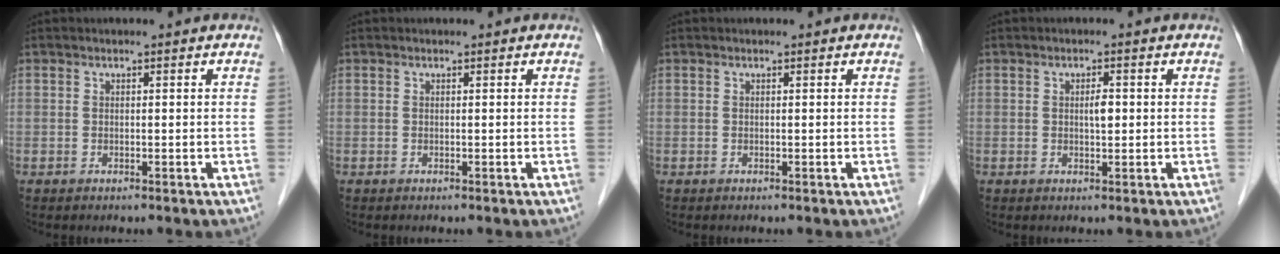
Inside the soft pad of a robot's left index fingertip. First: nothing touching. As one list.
[{"total": 0.0}, {"total": 0.0}, {"total": 1.7, "force": [-0.2, 0.5, 1.6], "torque": [-0.028, -0.003, -0.002]}]